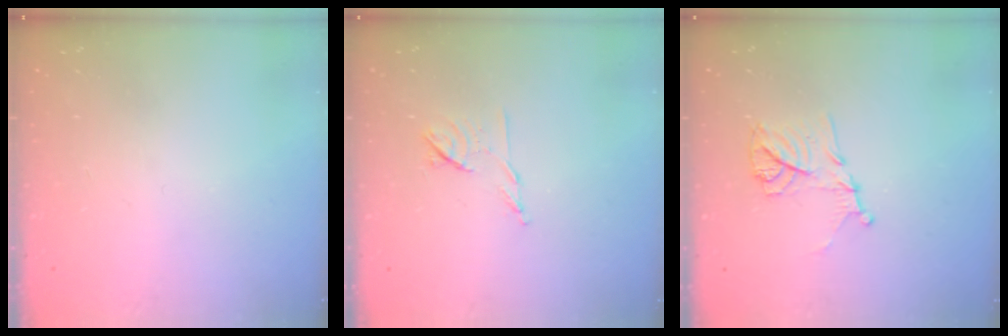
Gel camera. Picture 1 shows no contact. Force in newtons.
{"total": 7.1, "press": 7.0, "slide": 1.2}
{"total": 11.4, "press": 11.4, "slide": 0.3}